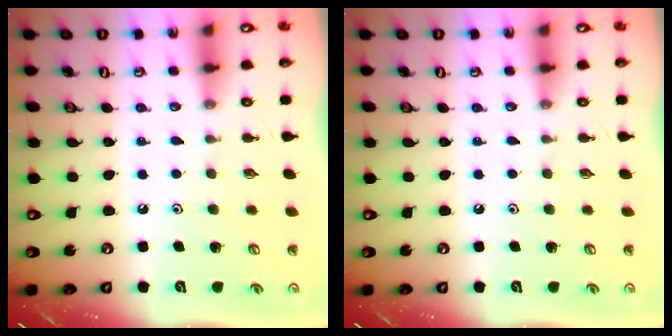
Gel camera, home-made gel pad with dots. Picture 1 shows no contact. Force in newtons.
{"total": 0.0}